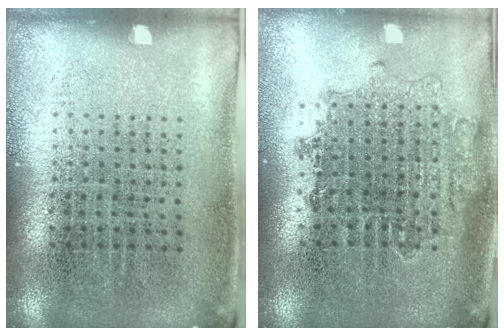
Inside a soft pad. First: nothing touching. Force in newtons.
{"total": 1.5, "press": 1.2, "slide": 0.8}